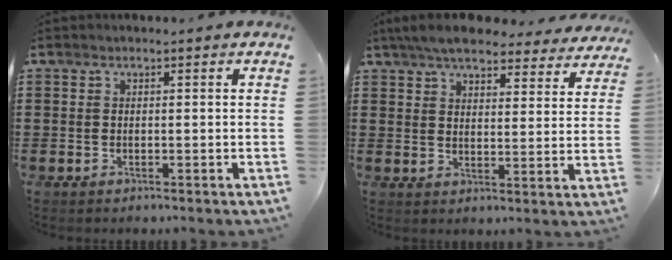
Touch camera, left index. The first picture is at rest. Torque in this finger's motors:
{"motor_torque": [2.14, 0.00, 0.76, 0.16]}